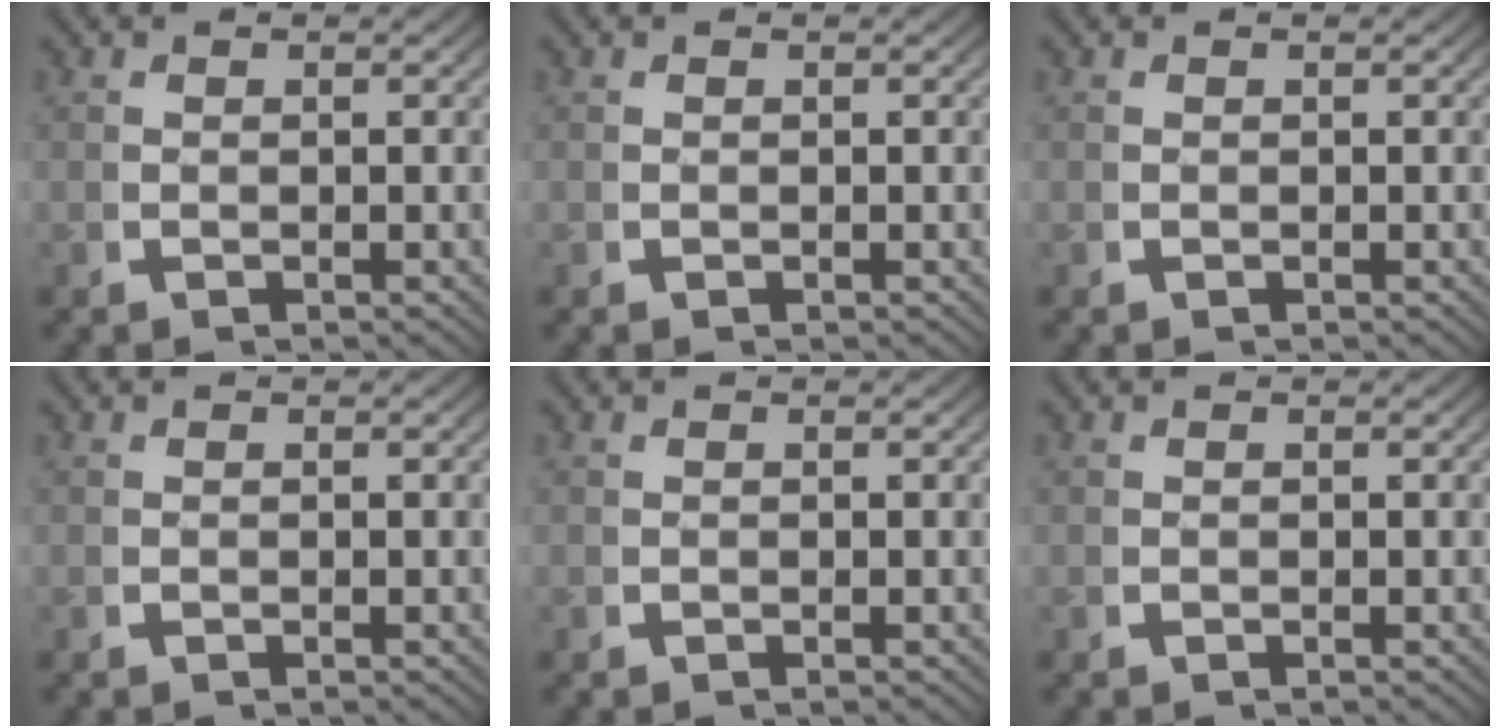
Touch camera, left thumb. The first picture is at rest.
{"total": 0.0}
{"total": 0.0}
{"total": 0.0}
{"total": 0.0}
{"total": 0.0}